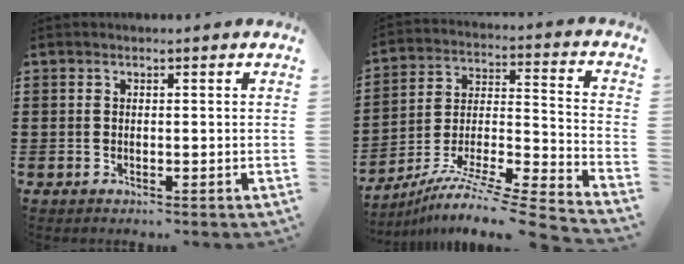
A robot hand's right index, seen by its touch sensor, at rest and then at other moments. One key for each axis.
{"total": 8.4, "fx": -7.1, "fy": -0.4, "fz": 4.5, "tx": -0.075, "ty": -0.003, "tz": -0.147}